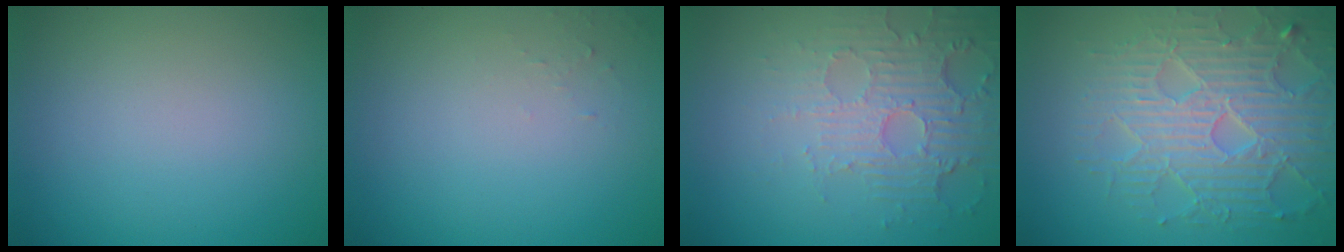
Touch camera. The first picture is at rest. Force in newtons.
{"total": 0.6, "press": 0.6, "slide": 0.1}
{"total": 5.6, "press": 3.6, "slide": 4.4}
{"total": 6.9, "press": 5.5, "slide": 4.0}